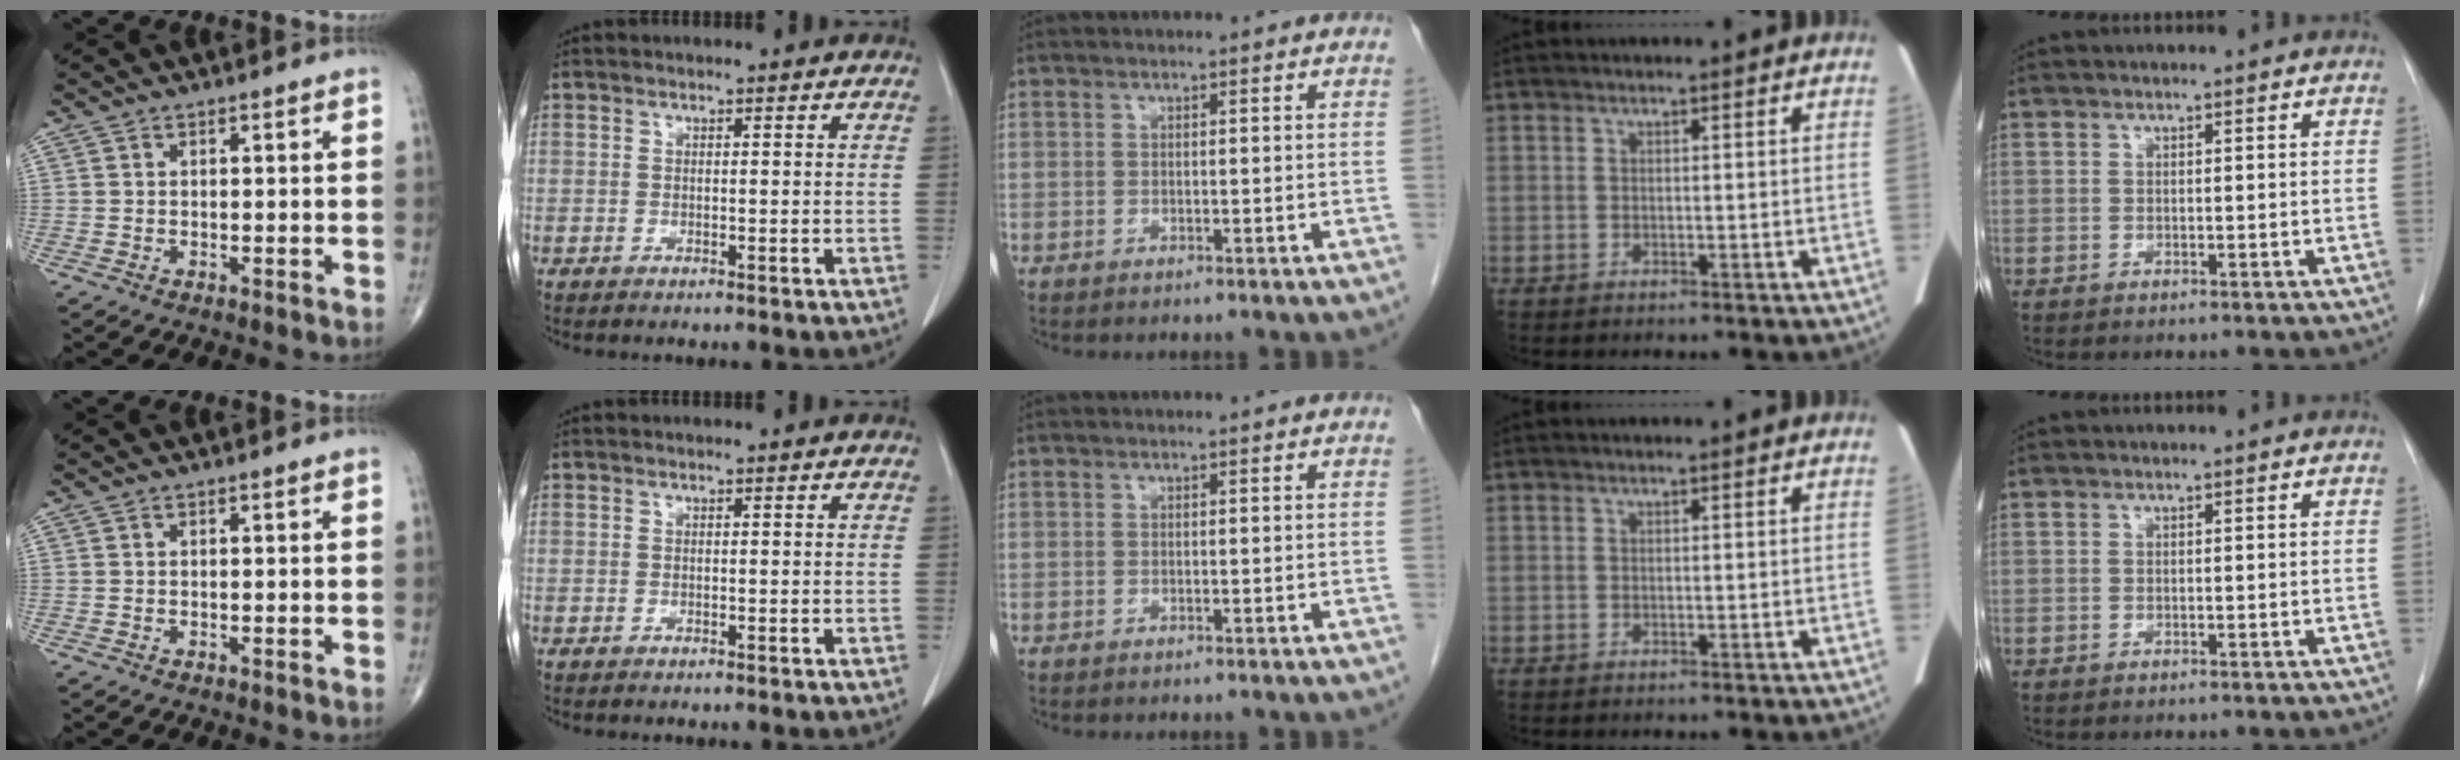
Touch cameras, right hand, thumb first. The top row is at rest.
{}